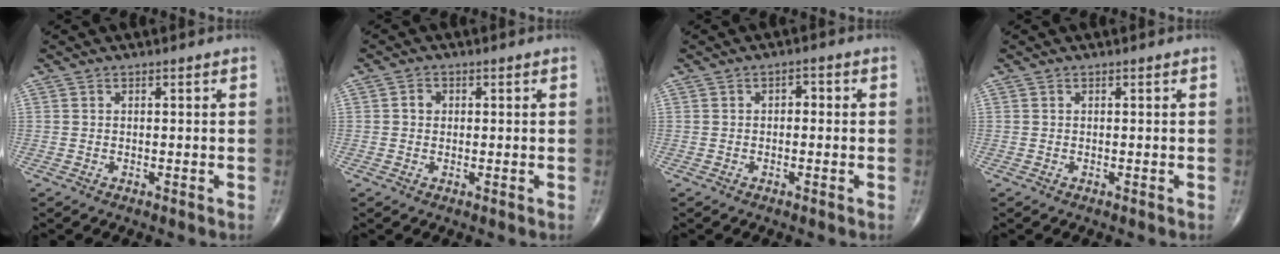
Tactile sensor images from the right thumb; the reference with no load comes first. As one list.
[{"total": 1.7, "force": [0.2, 1.5, 0.8], "torque": [-0.005, 0.004, 0.001]}, {"total": 2.0, "force": [0.1, 1.2, 1.6], "torque": [-0.018, 0.012, -0.003]}, {"total": 0.0}]